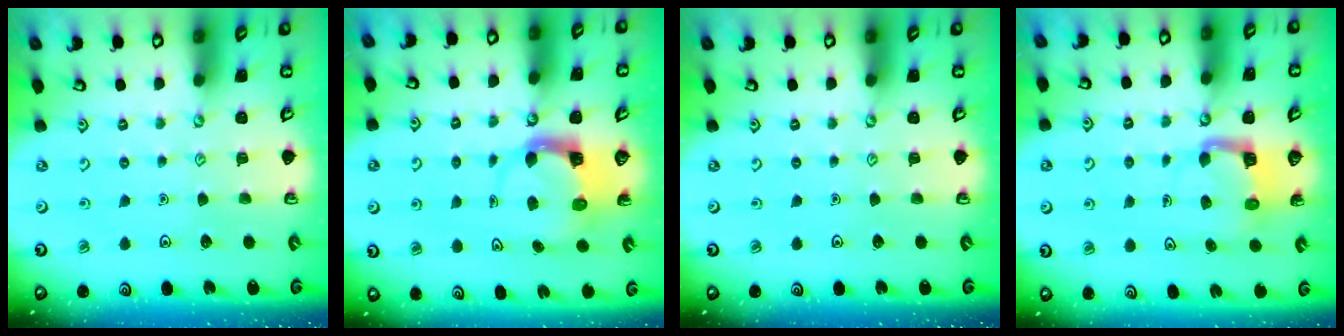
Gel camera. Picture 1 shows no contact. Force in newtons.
{"total": 3.6, "press": 3.6, "slide": 0.6}
{"total": 0.0}
{"total": 4.8, "press": 4.8, "slide": 0.5}